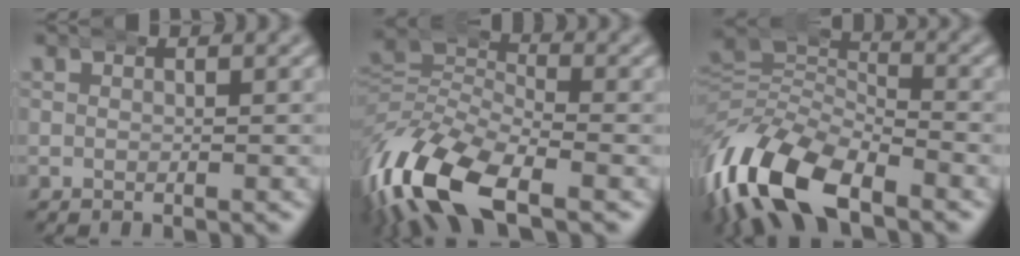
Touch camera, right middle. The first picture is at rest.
{"total": 9.6, "force": [-3.9, 6.2, 6.3], "torque": [-0.152, -0.037, -0.057]}
{"total": 10.6, "force": [-4.1, 7.1, 6.6], "torque": [-0.155, -0.037, -0.062]}